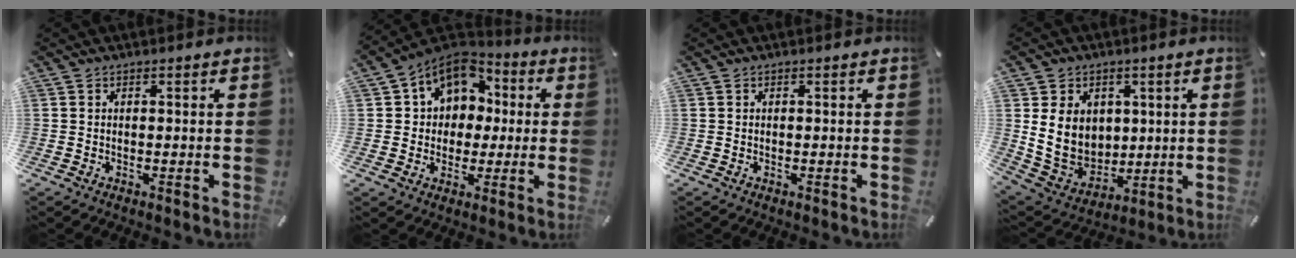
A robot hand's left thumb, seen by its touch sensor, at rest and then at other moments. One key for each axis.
{"total": 10.7, "fx": 3.6, "fy": 9.3, "fz": 3.7, "tx": -0.069, "ty": -0.015, "tz": 0.072}
{"total": 0.0}
{"total": 11.9, "fx": 3.0, "fy": 10.3, "fz": 5.1, "tx": -0.115, "ty": -0.017, "tz": 0.062}